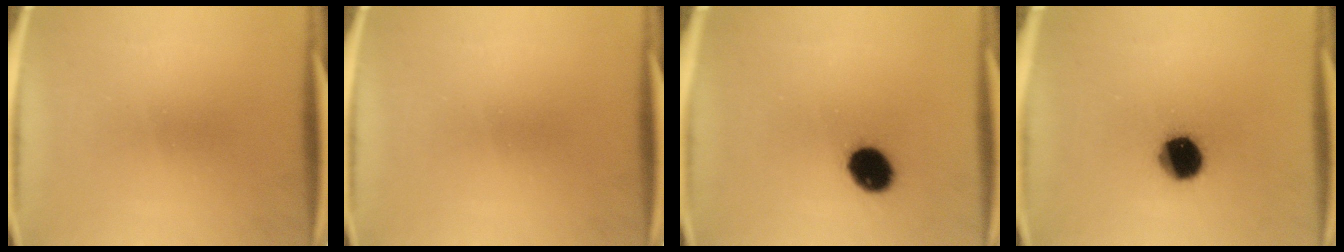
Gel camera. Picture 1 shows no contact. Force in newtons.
{"total": 0.0}
{"total": 9.2}
{"total": 11.6}